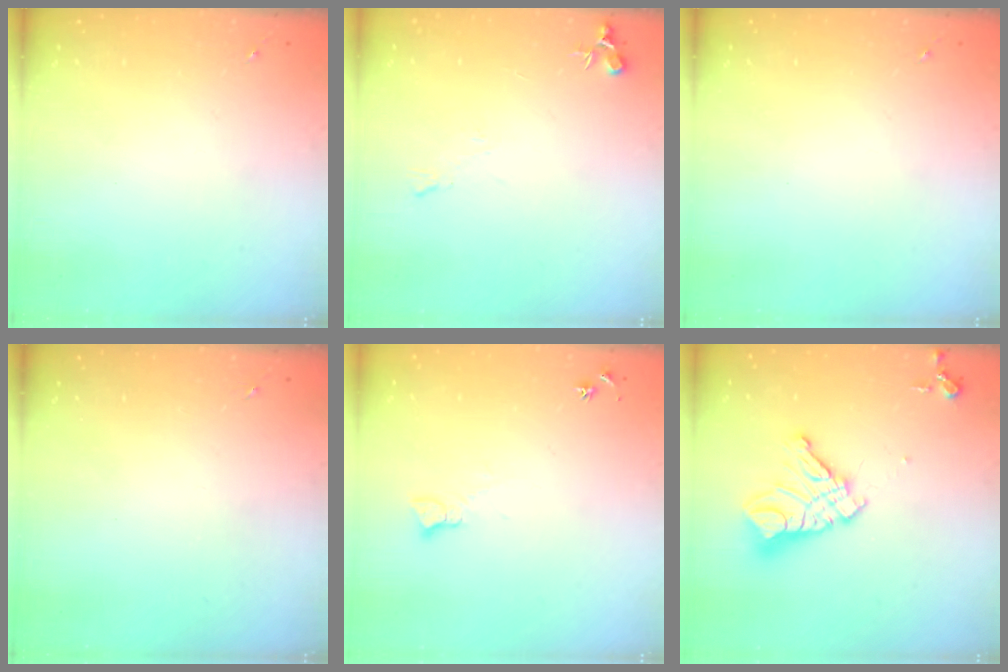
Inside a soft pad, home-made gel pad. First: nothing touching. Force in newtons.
{"total": 6.9, "press": 6.9, "slide": 0.7}
{"total": 0.0}
{"total": 0.0}
{"total": 5.4, "press": 5.3, "slide": 0.7}
{"total": 15.7, "press": 15.6, "slide": 1.8}